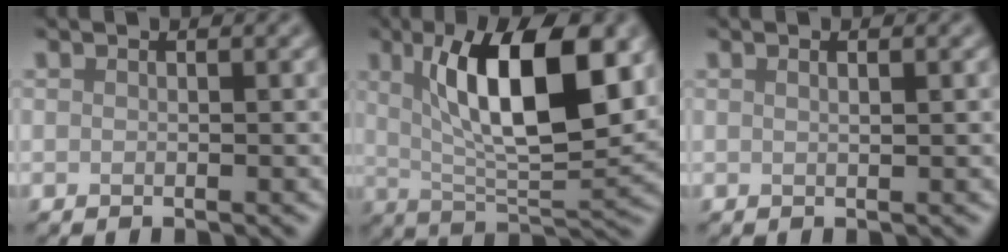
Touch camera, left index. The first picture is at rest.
{"total": 10.7, "force": [3.4, 3.5, 9.6], "torque": [-0.143, 0.000, 0.058]}
{"total": 0.9, "force": [0.5, 0.3, 0.8], "torque": [-0.007, 0.000, 0.005]}